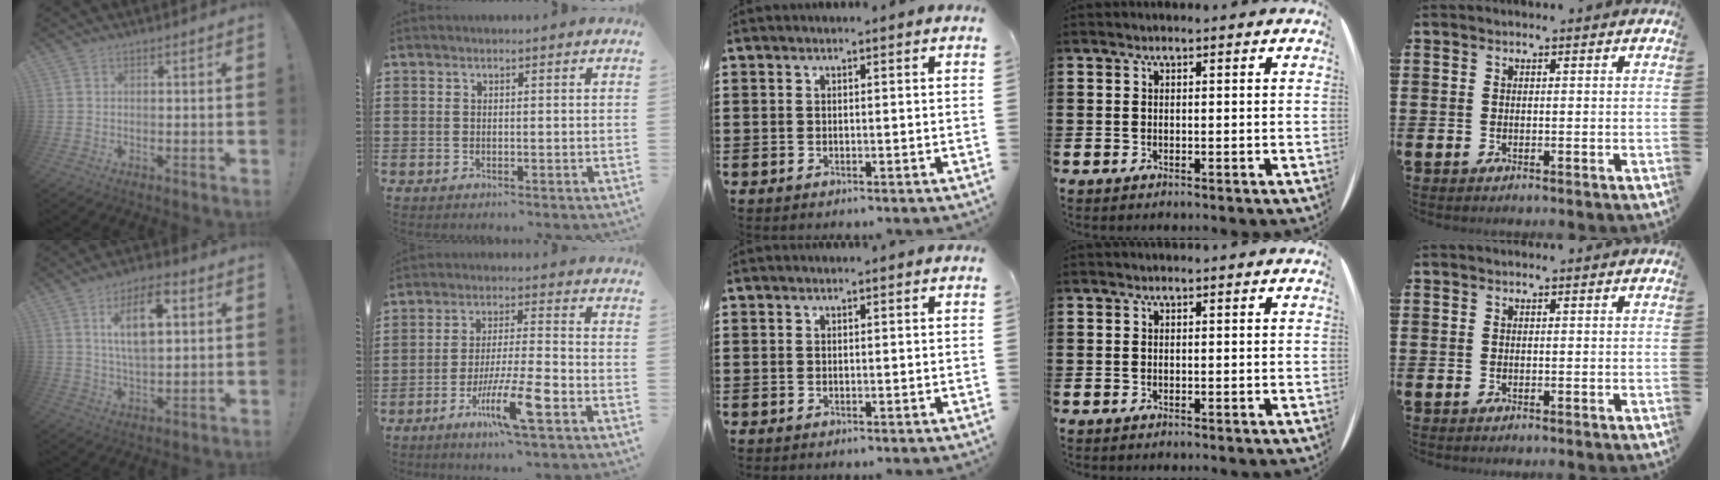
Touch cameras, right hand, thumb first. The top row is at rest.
{"thumb": {"total": 12.6, "force": [4.0, 6.0, 10.2], "torque": [-0.171, 0.006, 0.068]}, "index": {"total": 10.0, "force": [-4.9, 1.1, 8.7], "torque": [-0.171, -0.005, -0.093]}}